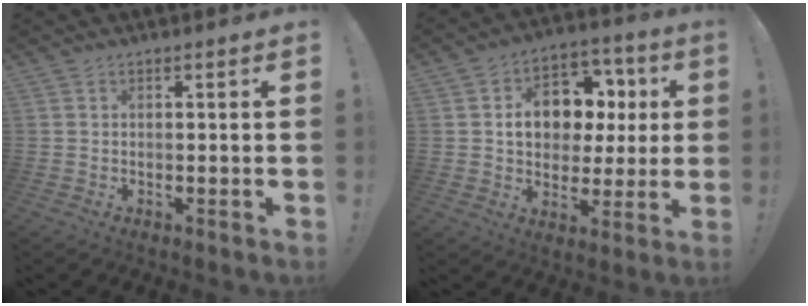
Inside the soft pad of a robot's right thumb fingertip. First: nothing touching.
{"total": 13.0, "force": [2.5, 10.3, 7.6], "torque": [-0.101, -0.009, 0.053]}